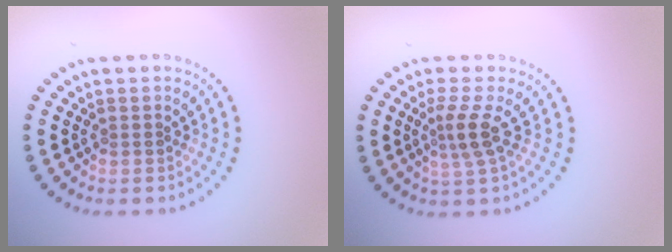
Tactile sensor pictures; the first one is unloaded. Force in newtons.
{"total": 2.4, "press": 1.8, "slide": 1.6}